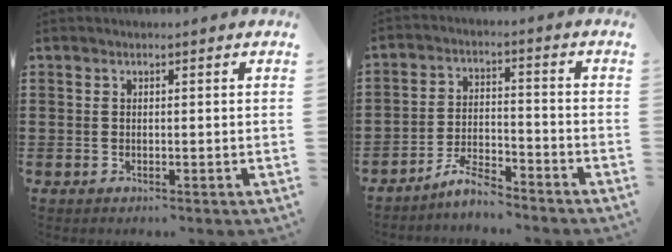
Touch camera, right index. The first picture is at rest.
{"total": 5.2, "force": [-4.9, 0.6, 1.7], "torque": [-0.044, 0.005, -0.099]}